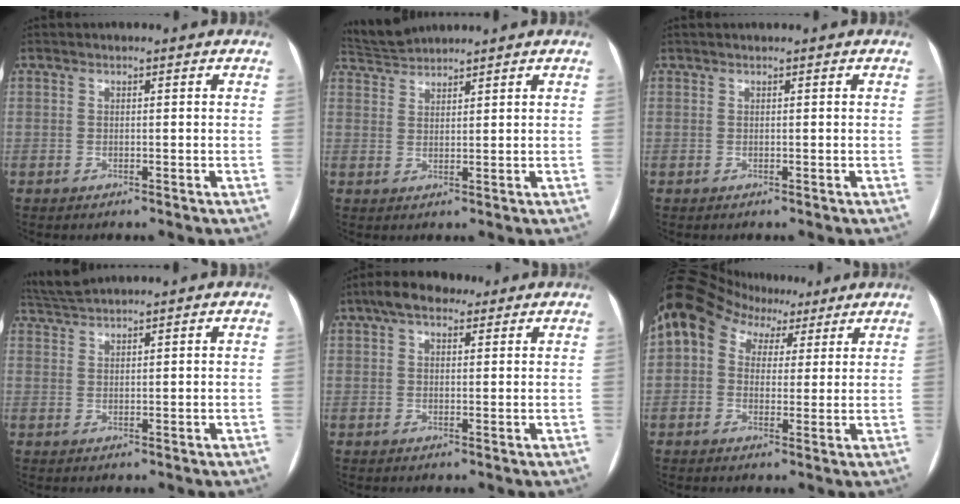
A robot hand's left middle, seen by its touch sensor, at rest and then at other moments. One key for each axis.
{"total": 3.5, "fx": 3.5, "fy": -0.3, "fz": -0.5, "tx": -0.004, "ty": 0.015, "tz": 0.074}
{"total": 0.0}
{"total": 2.7, "fx": 2.6, "fy": -0.7, "fz": 0.1, "tx": -0.011, "ty": 0.012, "tz": 0.061}
{"total": 5.5, "fx": 3.2, "fy": 3.0, "fz": 3.3, "tx": -0.063, "ty": 0.034, "tz": 0.052}
{"total": 10.7, "fx": 5.1, "fy": 7.8, "fz": 5.4, "tx": -0.094, "ty": 0.066, "tz": 0.084}